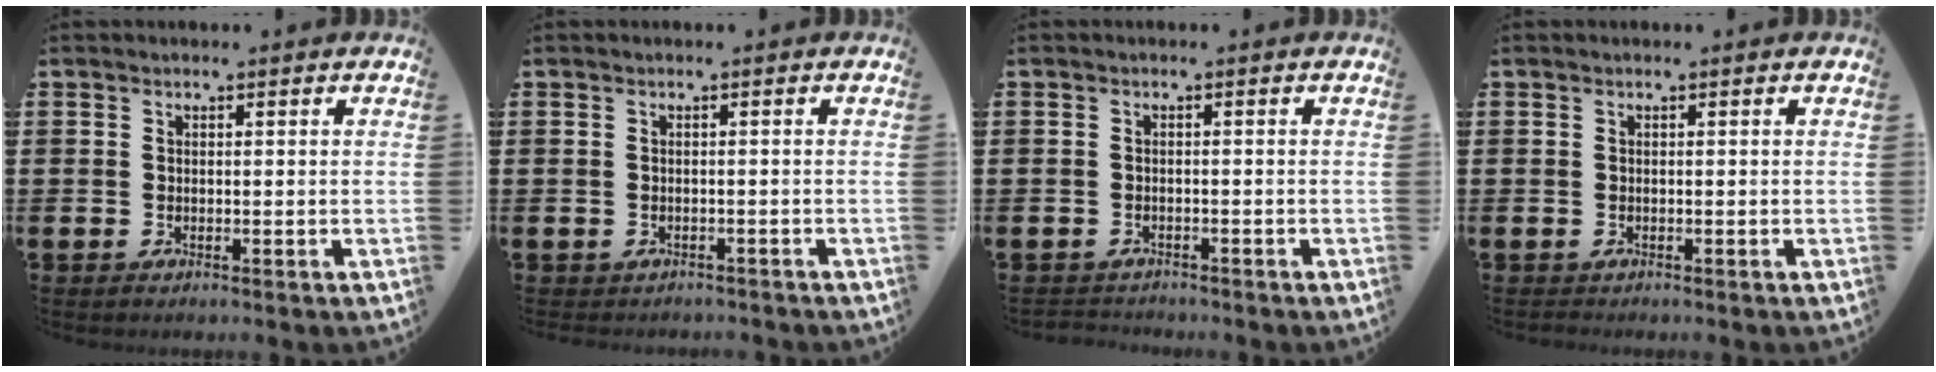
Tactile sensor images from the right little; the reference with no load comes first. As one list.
[{"total": 0.6, "force": [-0.6, 0.1, 0.0], "torque": [-0.002, 0.000, -0.012]}, {"total": 1.2, "force": [-1.2, 0.1, -0.2], "torque": [-0.001, 0.002, -0.026]}, {"total": 0.5, "force": [-0.5, 0.0, 0.0], "torque": [-0.001, -0.003, -0.010]}]